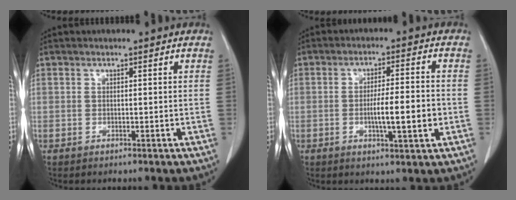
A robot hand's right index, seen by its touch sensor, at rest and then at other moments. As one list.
[{"total": 7.3, "force": [-1.5, 0.7, 7.1], "torque": [-0.114, -0.002, -0.023]}]